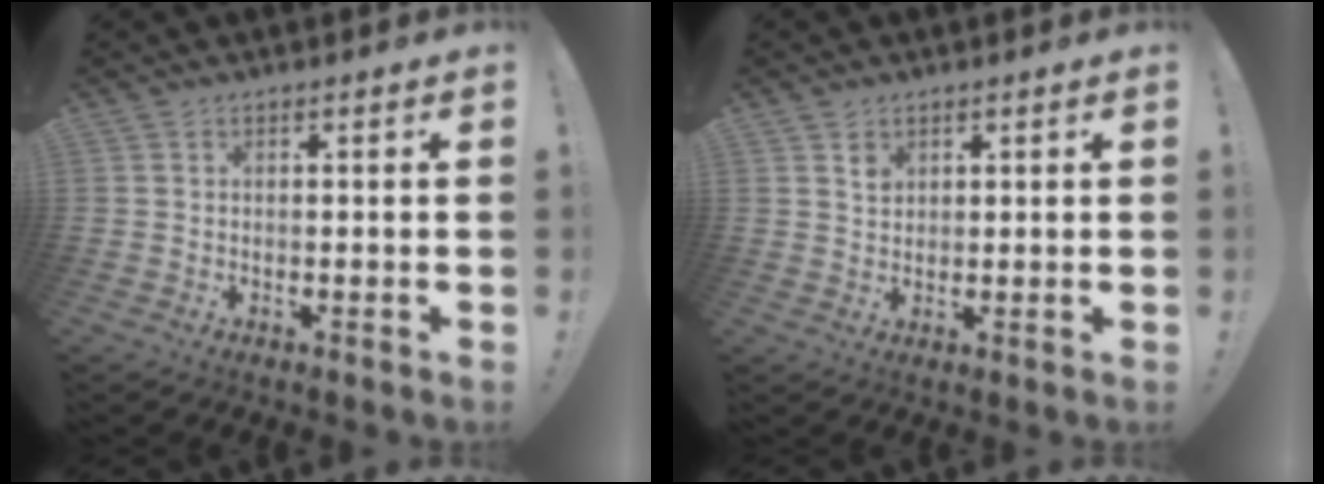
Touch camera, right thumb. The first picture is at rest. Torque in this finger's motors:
{"motor_torque": [0.64, 0.59, 0.30, -0.30, 0.00]}